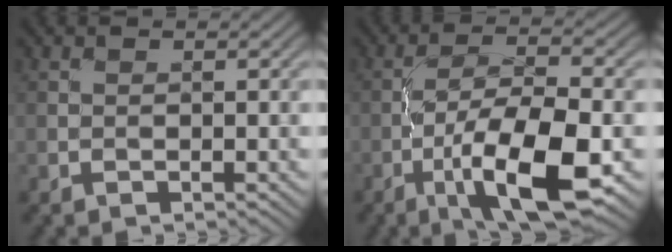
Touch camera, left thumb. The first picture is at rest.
{"total": 11.8, "force": [-4.8, 3.6, 10.1], "torque": [-0.180, -0.004, -0.087]}